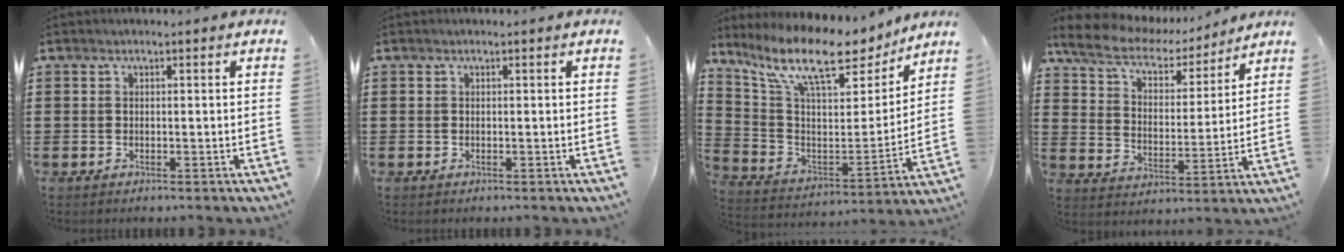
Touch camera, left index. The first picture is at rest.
{"total": 0.0}
{"total": 12.2, "force": [9.2, 3.4, 7.3], "torque": [-0.172, -0.059, 0.154]}
{"total": 7.4, "force": [6.1, 2.6, 3.5], "torque": [-0.096, -0.026, 0.103]}